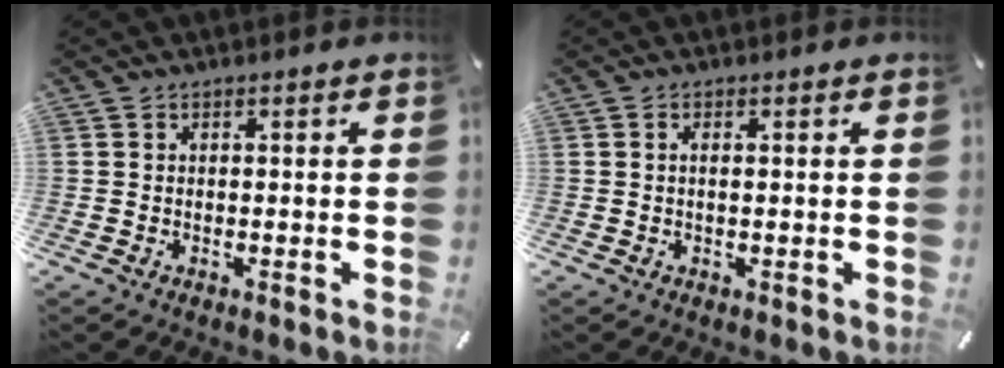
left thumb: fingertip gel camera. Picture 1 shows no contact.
{"total": 1.1, "force": [0.1, 0.2, 1.1], "torque": [-0.021, -0.002, 0.002]}